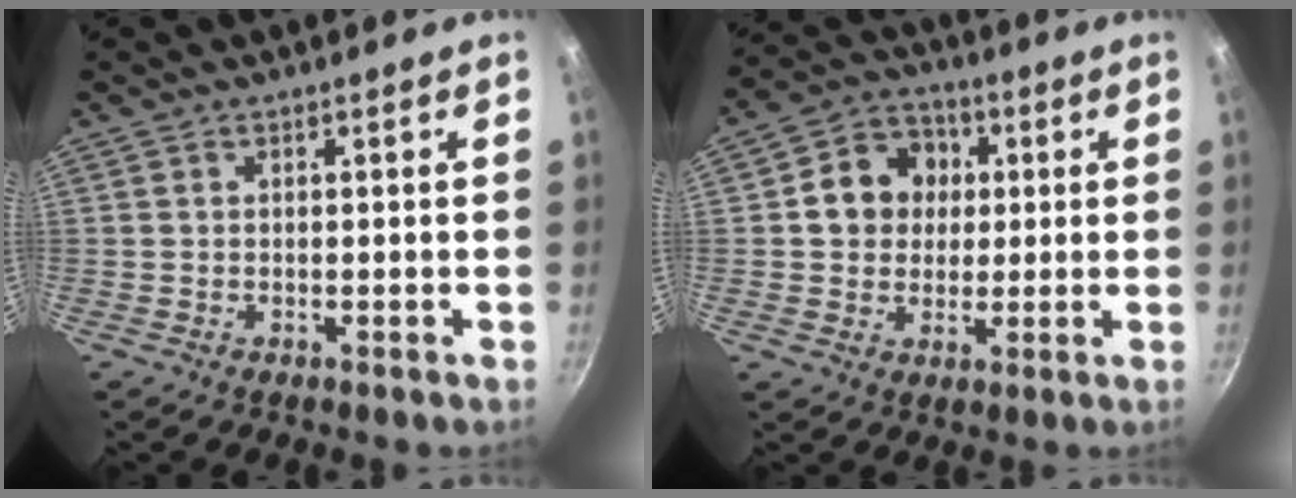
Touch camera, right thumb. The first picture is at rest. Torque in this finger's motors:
{"motor_torque": [0.41, 2.07, 0.69, 0.01, 0.02]}